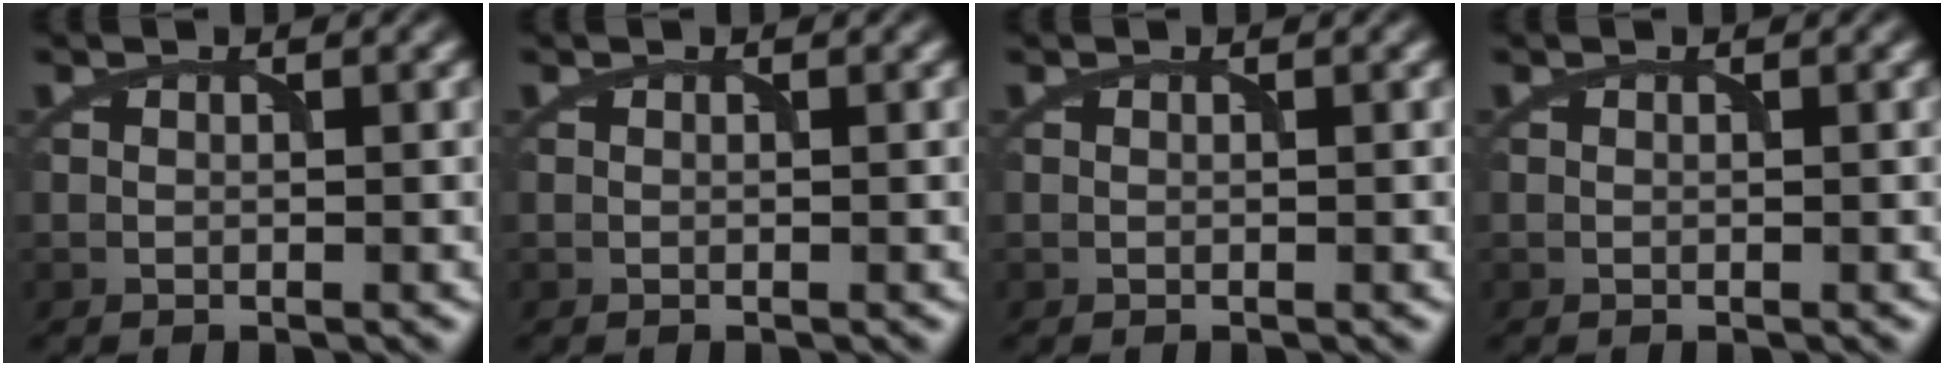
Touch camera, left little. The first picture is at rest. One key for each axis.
{"total": 0.0}
{"total": 0.0}
{"total": 0.0}